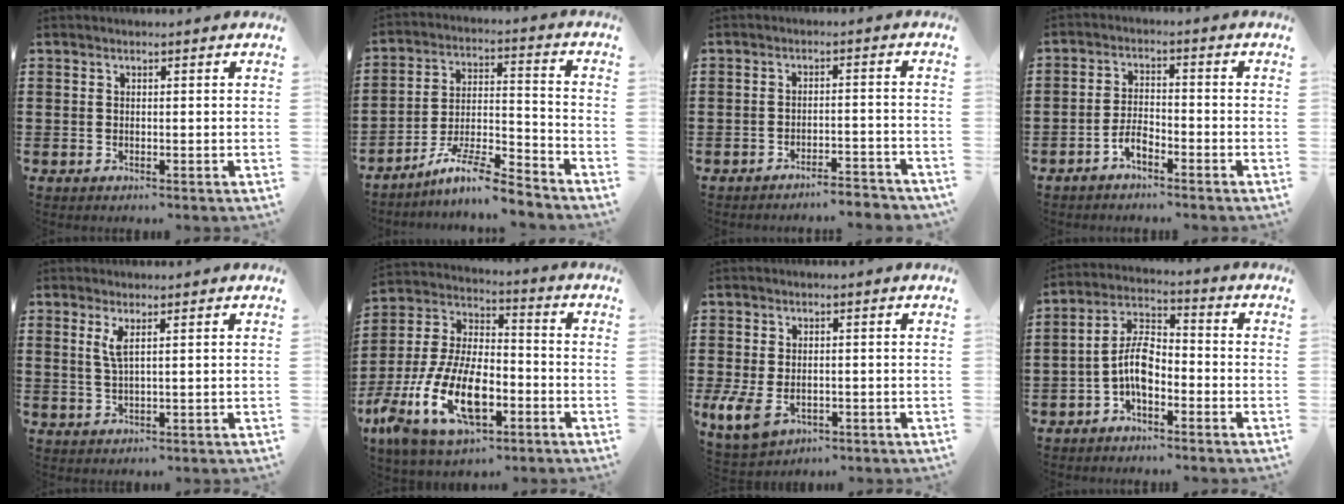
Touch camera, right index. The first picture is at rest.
{"total": 9.4, "force": [-8.2, 0.8, 4.6], "torque": [-0.081, 0.015, -0.160]}
{"total": 3.4, "force": [-3.3, -0.1, 0.6], "torque": [-0.014, -0.001, -0.070]}
{"total": 3.3, "force": [-2.5, 1.1, 2.0], "torque": [-0.052, 0.003, -0.053]}
{"total": 2.5, "force": [1.1, 0.2, 2.3], "torque": [-0.049, -0.001, 0.018]}
{"total": 15.7, "force": [-6.7, 7.8, 11.8], "torque": [-0.273, 0.005, -0.123]}
{"total": 4.4, "force": [-1.3, 2.6, 3.3], "torque": [-0.088, -0.005, -0.030]}
{"total": 7.0, "force": [-2.6, 3.4, 5.6], "torque": [-0.133, 0.006, -0.057]}